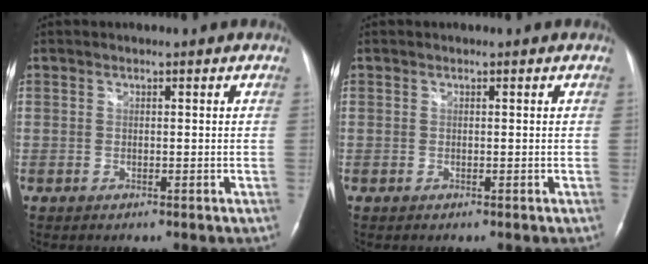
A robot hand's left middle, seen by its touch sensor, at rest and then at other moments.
{"total": 0.0}